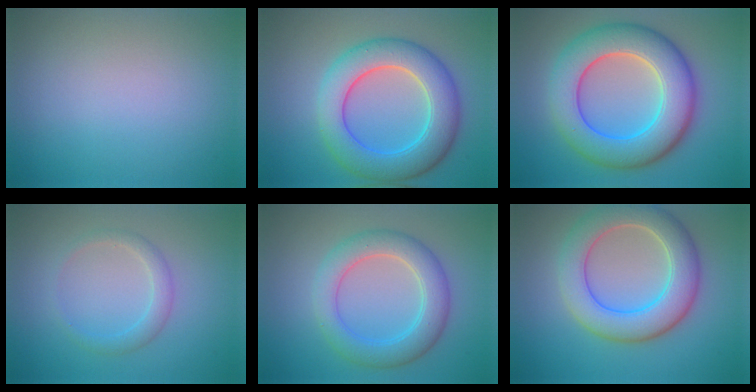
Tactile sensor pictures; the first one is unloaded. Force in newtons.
{"total": 8.0, "press": 8.0, "slide": 0.4}
{"total": 10.1, "press": 10.0, "slide": 0.4}
{"total": 1.8, "press": 1.8, "slide": 0.0}
{"total": 5.1, "press": 5.1, "slide": 0.1}
{"total": 7.1, "press": 7.1, "slide": 0.8}